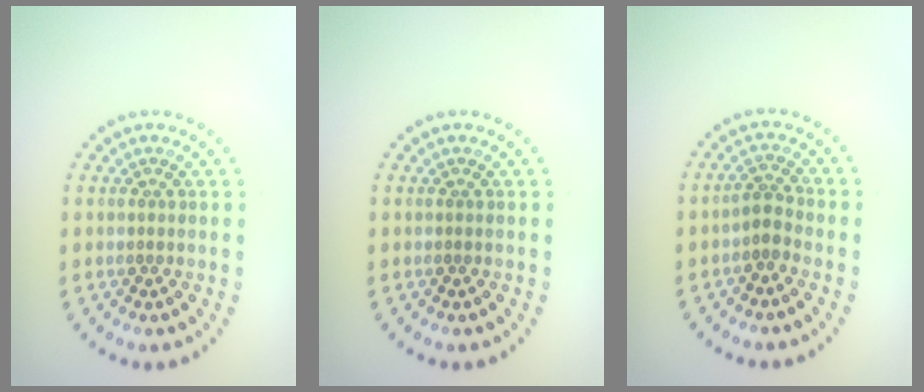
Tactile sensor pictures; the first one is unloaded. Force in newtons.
{"total": 0.0}
{"total": 1.6, "press": 1.3, "slide": 1.0}